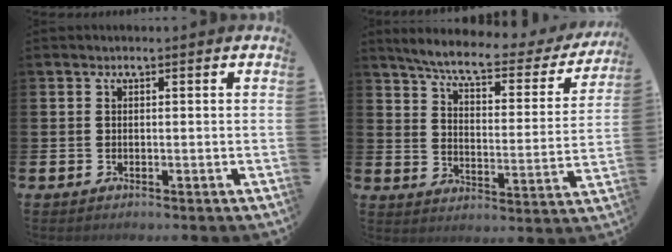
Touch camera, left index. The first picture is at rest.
{"total": 7.1, "force": [6.2, 1.2, 3.3], "torque": [-0.083, -0.042, 0.098]}